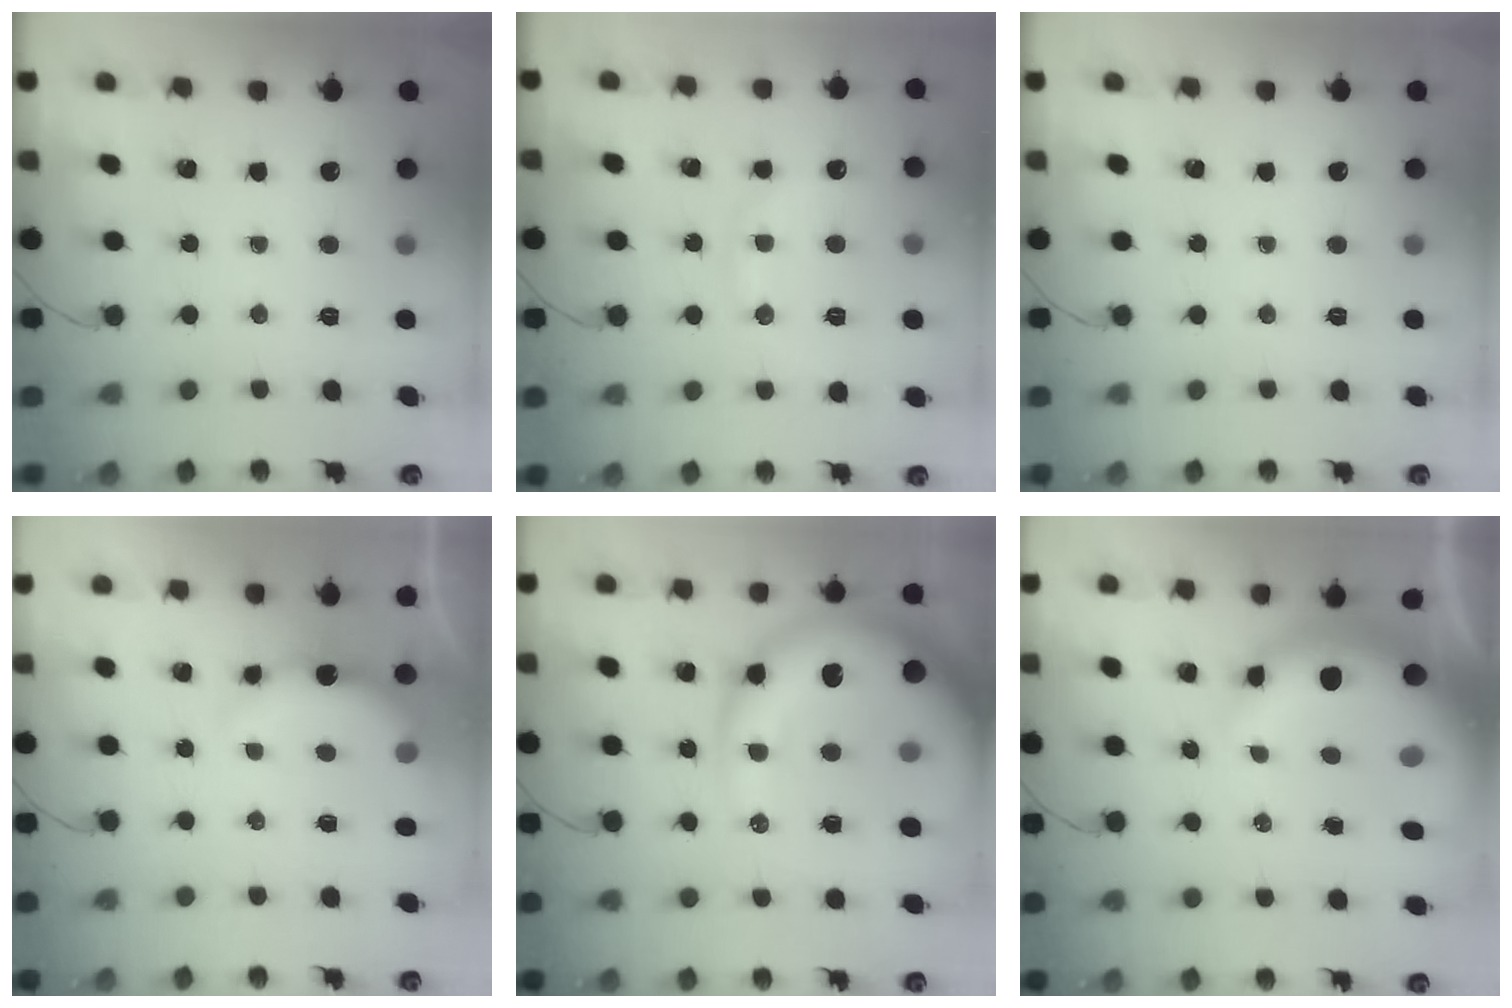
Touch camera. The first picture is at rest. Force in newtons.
{"total": 8.1, "press": 8.0, "slide": 1.1}
{"total": 0.0}
{"total": 5.6, "press": 5.6, "slide": 0.8}
{"total": 20.8, "press": 20.2, "slide": 5.0}
{"total": 13.9, "press": 13.7, "slide": 2.7}